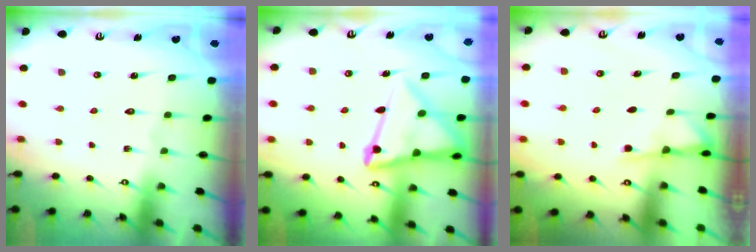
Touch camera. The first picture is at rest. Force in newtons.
{"total": 14.7, "press": 14.6, "slide": 1.5}
{"total": 1.9, "press": 1.8, "slide": 0.4}